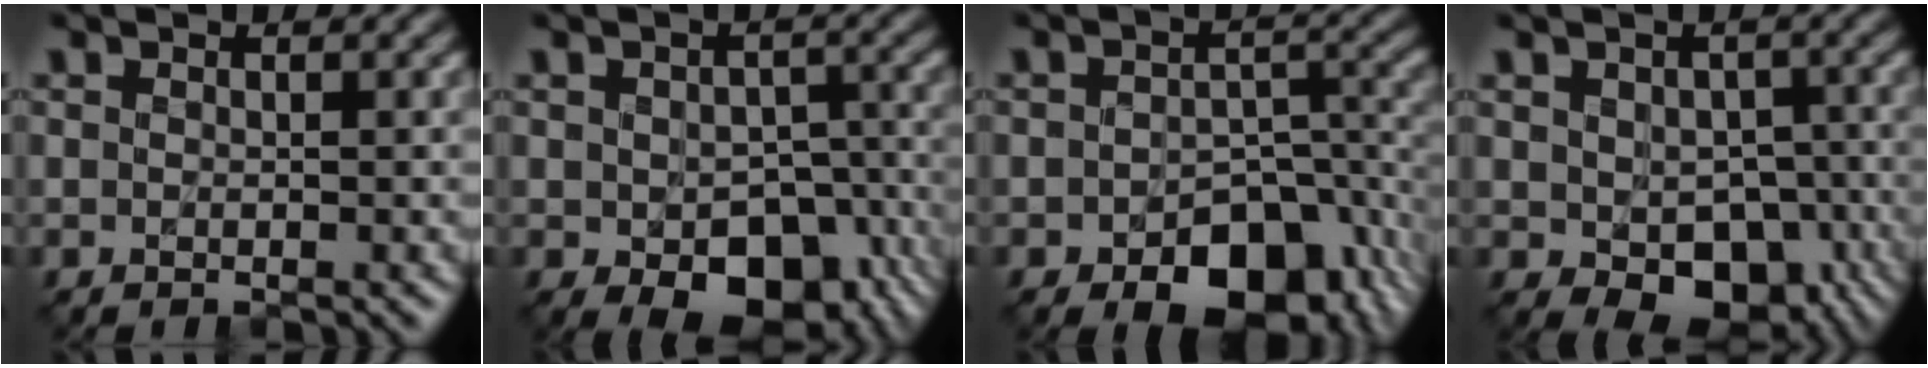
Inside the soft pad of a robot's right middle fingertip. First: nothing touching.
{"total": 9.7, "force": [-4.0, 5.7, 6.7], "torque": [-0.105, -0.024, -0.043]}
{"total": 9.9, "force": [-5.3, 5.5, 6.3], "torque": [-0.082, -0.023, -0.073]}
{"total": 7.5, "force": [-2.5, 5.0, 5.0], "torque": [-0.079, -0.017, -0.030]}